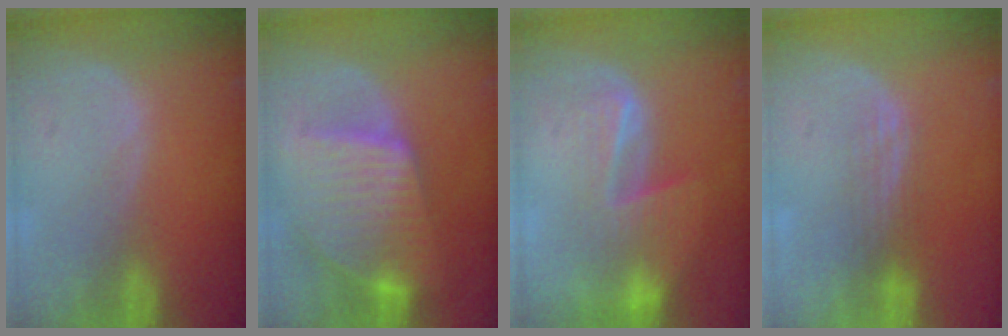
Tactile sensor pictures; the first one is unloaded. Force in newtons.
{"total": 9.7, "press": 9.7, "slide": 0.9}
{"total": 7.4, "press": 6.7, "slide": 3.1}
{"total": 3.0, "press": 2.5, "slide": 1.6}